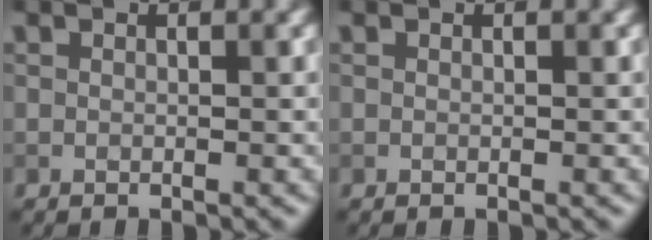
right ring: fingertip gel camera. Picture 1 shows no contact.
{"total": 0.0}